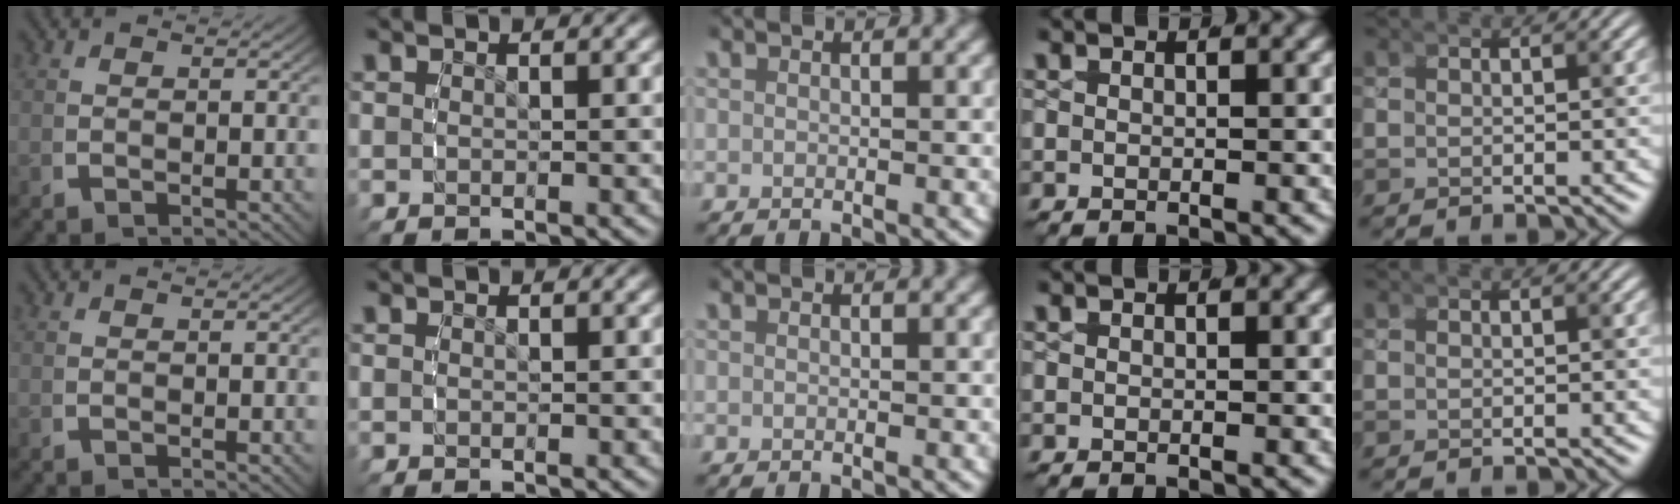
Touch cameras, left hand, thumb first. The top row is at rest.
{}